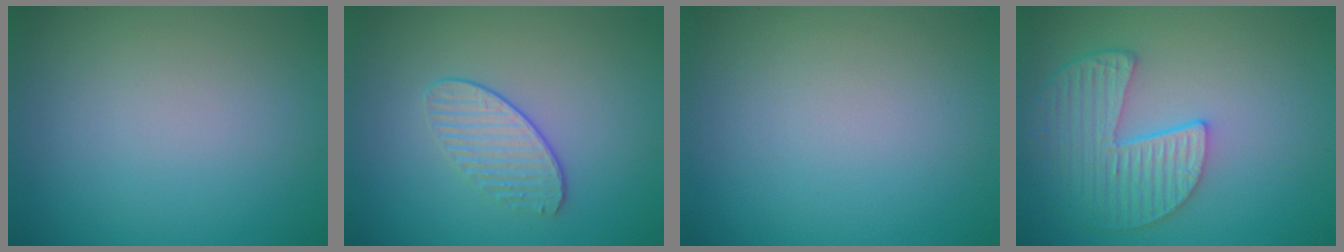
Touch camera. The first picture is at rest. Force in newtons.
{"total": 1.9, "press": 1.5, "slide": 1.2}
{"total": 0.0}
{"total": 5.4, "press": 4.4, "slide": 3.2}